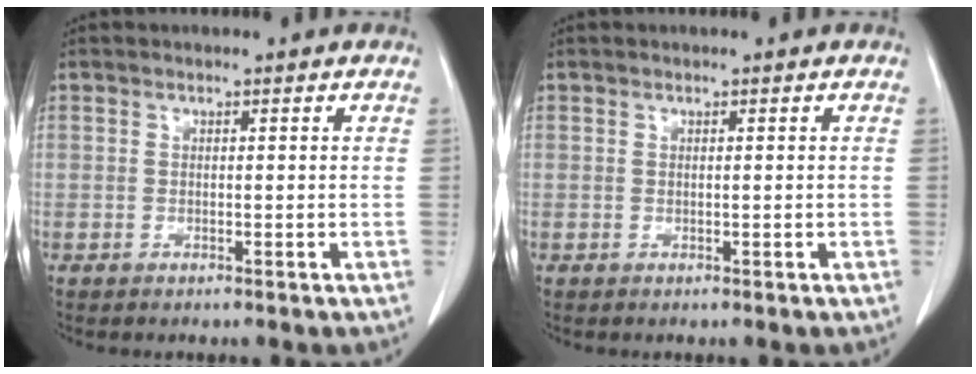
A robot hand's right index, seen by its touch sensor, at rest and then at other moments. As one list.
[{"total": 0.0}]